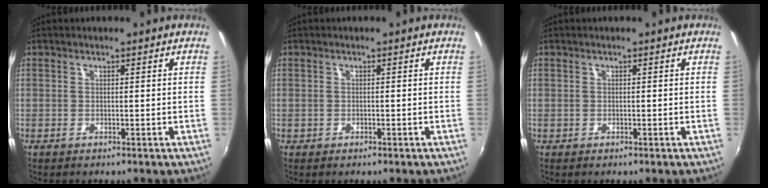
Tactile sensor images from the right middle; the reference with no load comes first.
{"total": 0.6, "force": [-0.4, 0.3, 0.1], "torque": [-0.004, -0.003, -0.009]}
{"total": 0.0}